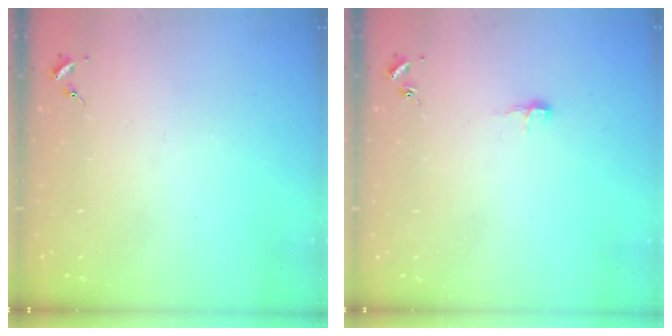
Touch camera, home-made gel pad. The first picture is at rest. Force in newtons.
{"total": 4.6, "press": 4.6, "slide": 0.5}